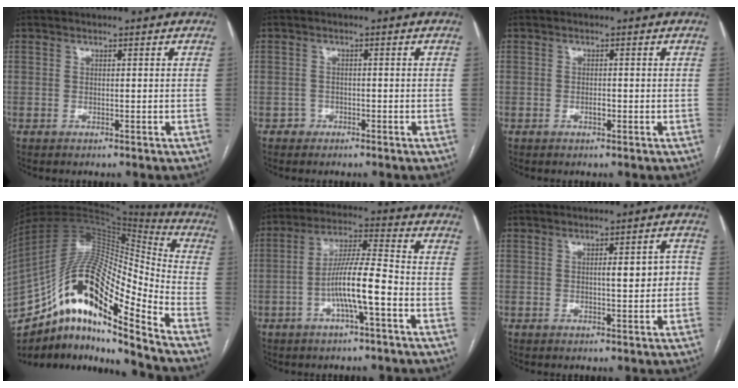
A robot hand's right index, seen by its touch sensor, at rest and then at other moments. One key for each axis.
{"total": 1.5, "fx": -0.9, "fy": 1.2, "fz": -0.2, "tx": 0.006, "ty": 0.008, "tz": -0.020}
{"total": 1.0, "fx": -0.4, "fy": 0.4, "fz": 0.9, "tx": -0.016, "ty": 0.001, "tz": -0.006}
{"total": 23.4, "fx": -13.8, "fy": 4.9, "fz": 18.3, "tx": -0.343, "ty": 0.020, "tz": -0.242}
{"total": 9.7, "fx": -3.2, "fy": 0.8, "fz": 9.2, "tx": -0.174, "ty": 0.013, "tz": -0.060}
{"total": 4.4, "fx": 0.0, "fy": 1.1, "fz": 4.2, "tx": -0.057, "ty": 0.010, "tz": 0.001}